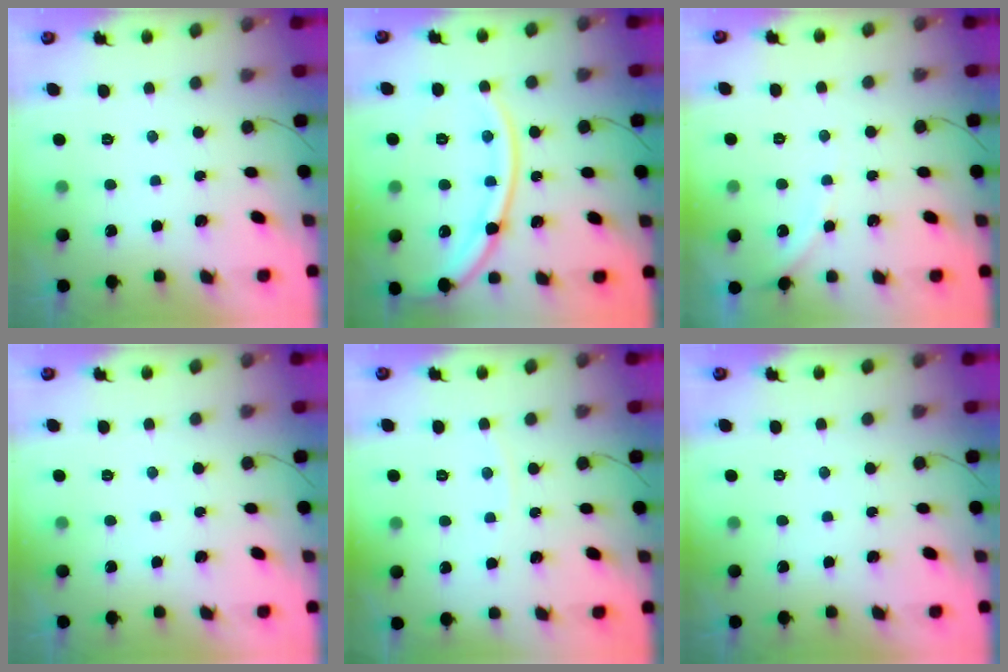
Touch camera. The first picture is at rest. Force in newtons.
{"total": 17.9, "press": 17.8, "slide": 1.7}
{"total": 3.3, "press": 3.2, "slide": 0.6}
{"total": 0.0}
{"total": 3.5, "press": 3.4, "slide": 0.5}
{"total": 0.0}